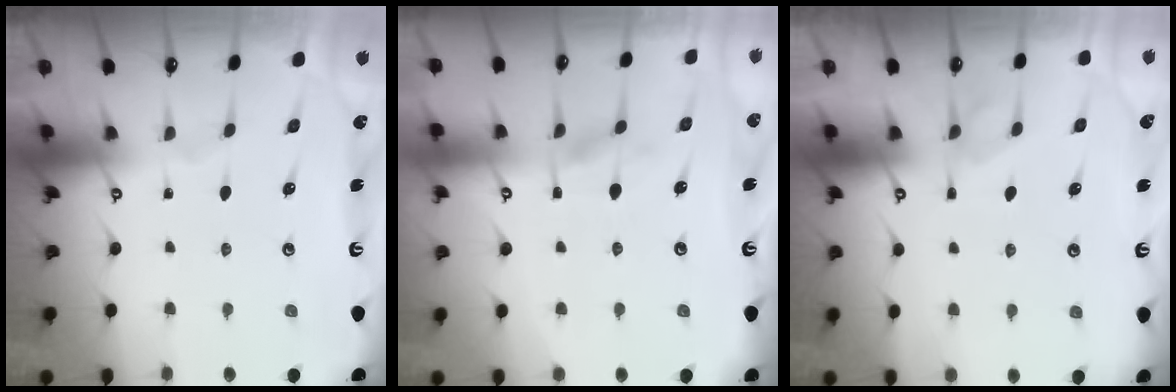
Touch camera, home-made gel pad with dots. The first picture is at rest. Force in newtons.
{"total": 1.7, "press": 1.2, "slide": 1.2}
{"total": 1.7, "press": 1.3, "slide": 1.1}